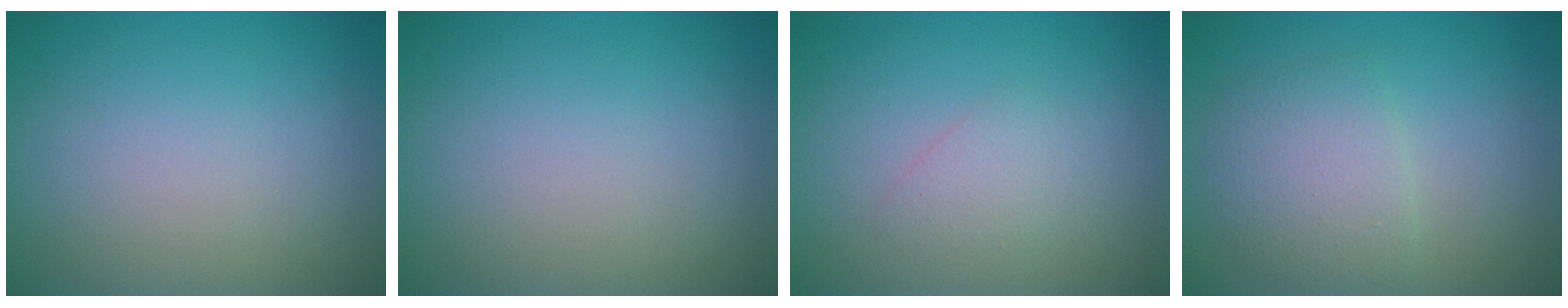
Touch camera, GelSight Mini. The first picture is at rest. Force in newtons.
{"total": 0.0}
{"total": 1.4, "press": 1.4, "slide": 0.2}
{"total": 3.4, "press": 3.4, "slide": 0.1}